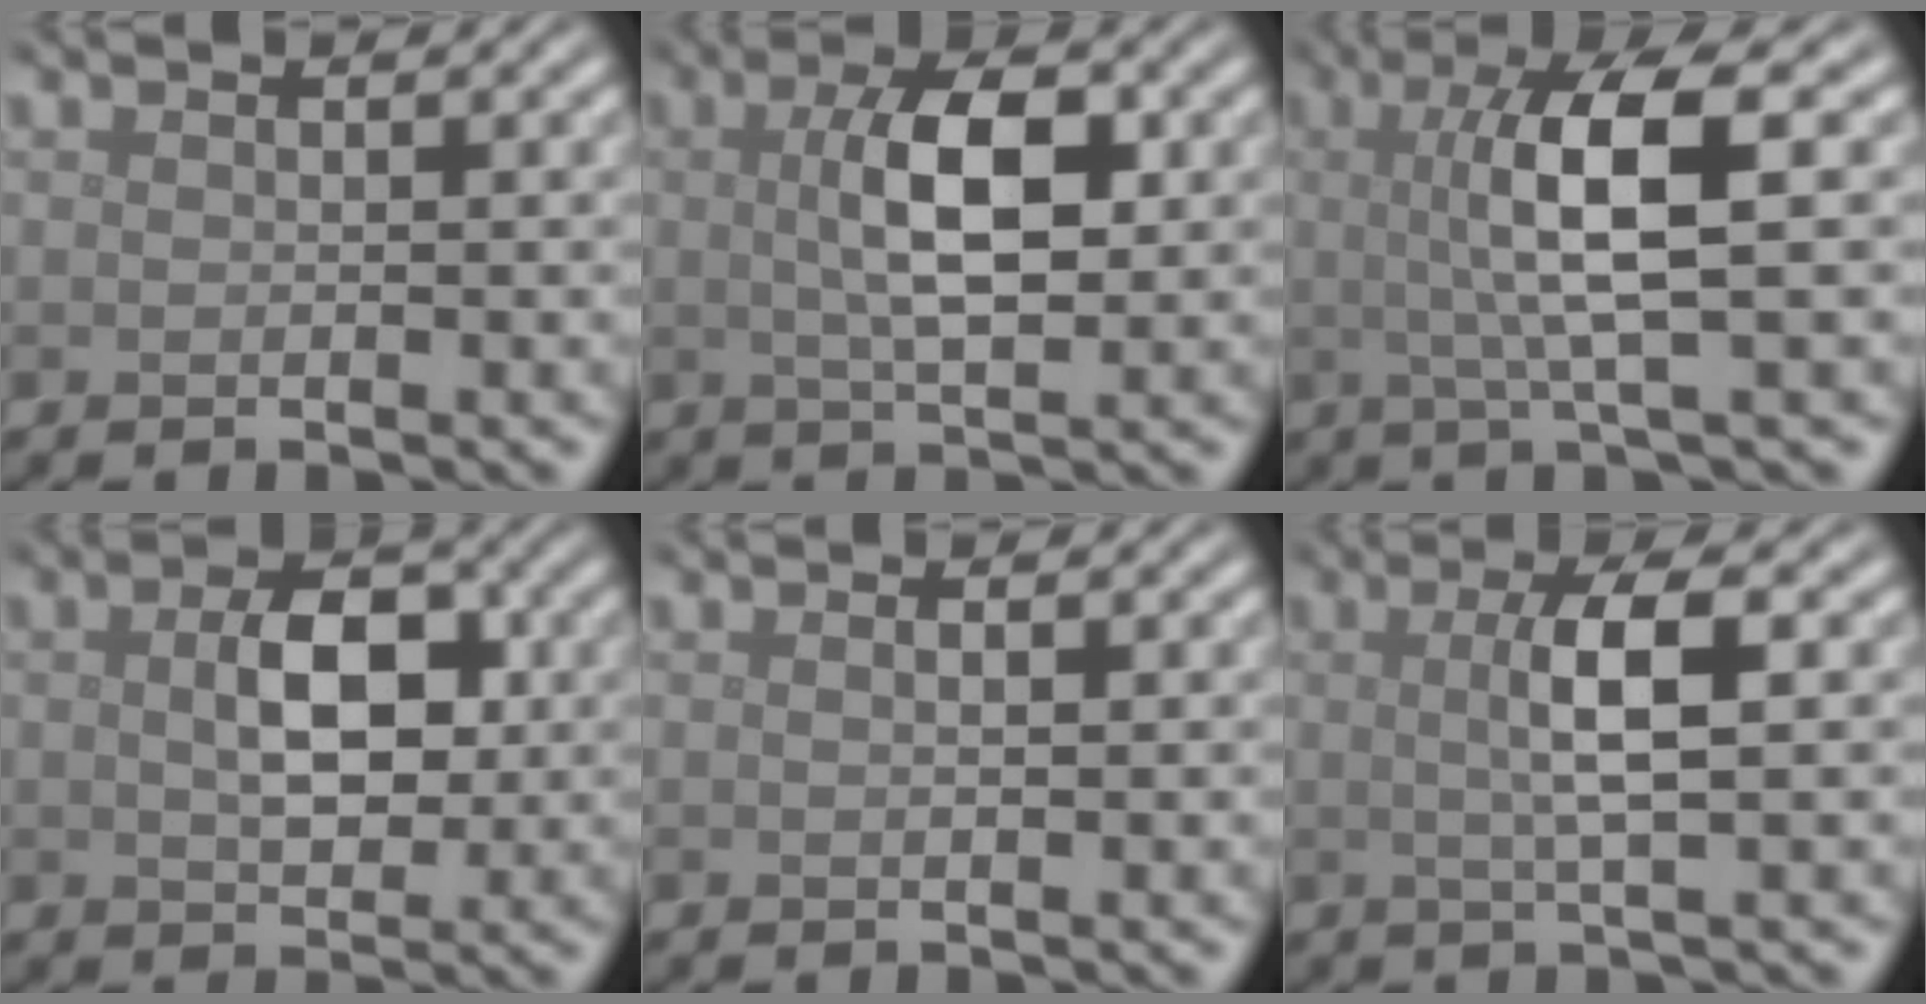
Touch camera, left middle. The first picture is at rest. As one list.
[{"total": 5.5, "force": [0.8, 2.0, 5.1], "torque": [-0.098, 0.006, 0.012]}, {"total": 6.9, "force": [0.7, 1.4, 6.7], "torque": [-0.116, 0.009, 0.011]}, {"total": 4.8, "force": [0.4, 2.8, 3.9], "torque": [-0.074, 0.002, 0.006]}, {"total": 0.6, "force": [0.1, 0.1, 0.6], "torque": [-0.011, 0.002, 0.001]}, {"total": 4.3, "force": [0.4, 0.8, 4.2], "torque": [-0.074, 0.005, 0.004]}]